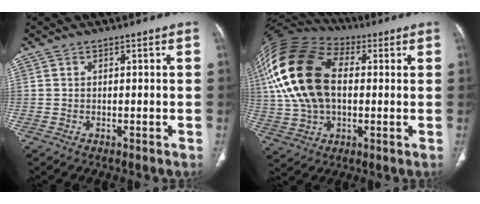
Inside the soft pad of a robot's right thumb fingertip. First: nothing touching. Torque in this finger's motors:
{"motor_torque": [-0.66, 2.71, 2.76, 0.01, 0.36]}